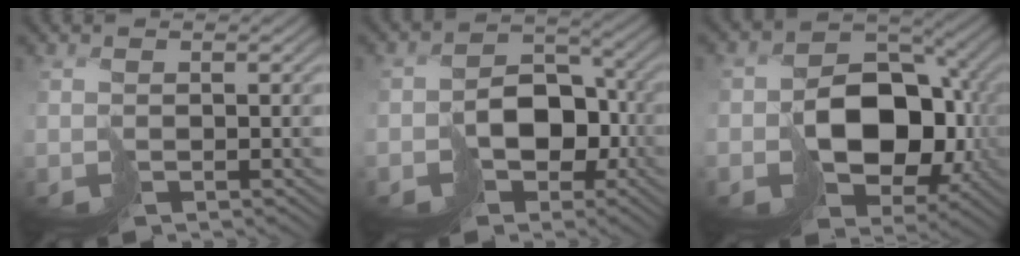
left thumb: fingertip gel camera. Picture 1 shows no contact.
{"total": 7.0, "force": [-2.9, 5.2, 3.7], "torque": [-0.043, -0.005, -0.048]}
{"total": 12.1, "force": [-2.0, 8.9, 8.0], "torque": [-0.110, -0.013, -0.030]}